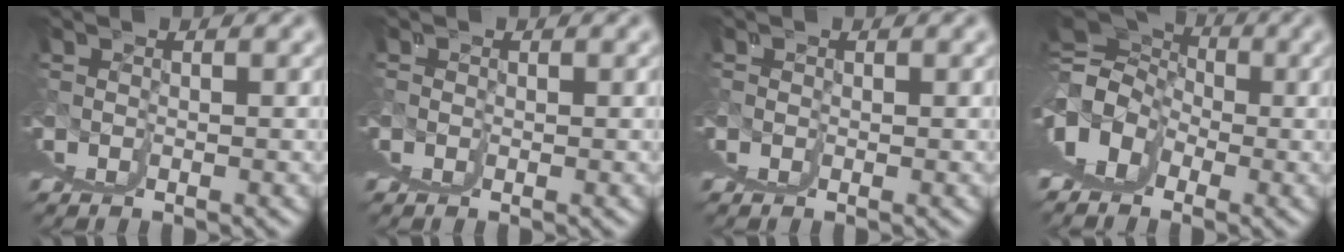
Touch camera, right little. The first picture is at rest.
{"total": 0.0}
{"total": 0.0}
{"total": 10.7, "force": [4.7, 6.6, 7.0], "torque": [-0.095, 0.026, 0.063]}